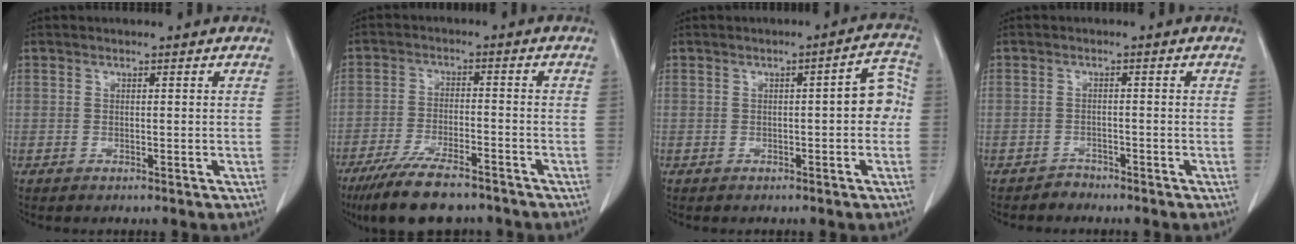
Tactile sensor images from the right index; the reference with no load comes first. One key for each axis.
{"total": 11.5, "fx": -9.1, "fy": 2.6, "fz": 6.6, "tx": -0.114, "ty": -0.024, "tz": -0.149}
{"total": 5.4, "fx": -0.2, "fy": 1.4, "fz": 5.2, "tx": -0.057, "ty": 0.023, "tz": -0.006}
{"total": 1.4, "fx": -1.3, "fy": 0.5, "fz": -0.4, "tx": 0.009, "ty": 0.000, "tz": -0.024}